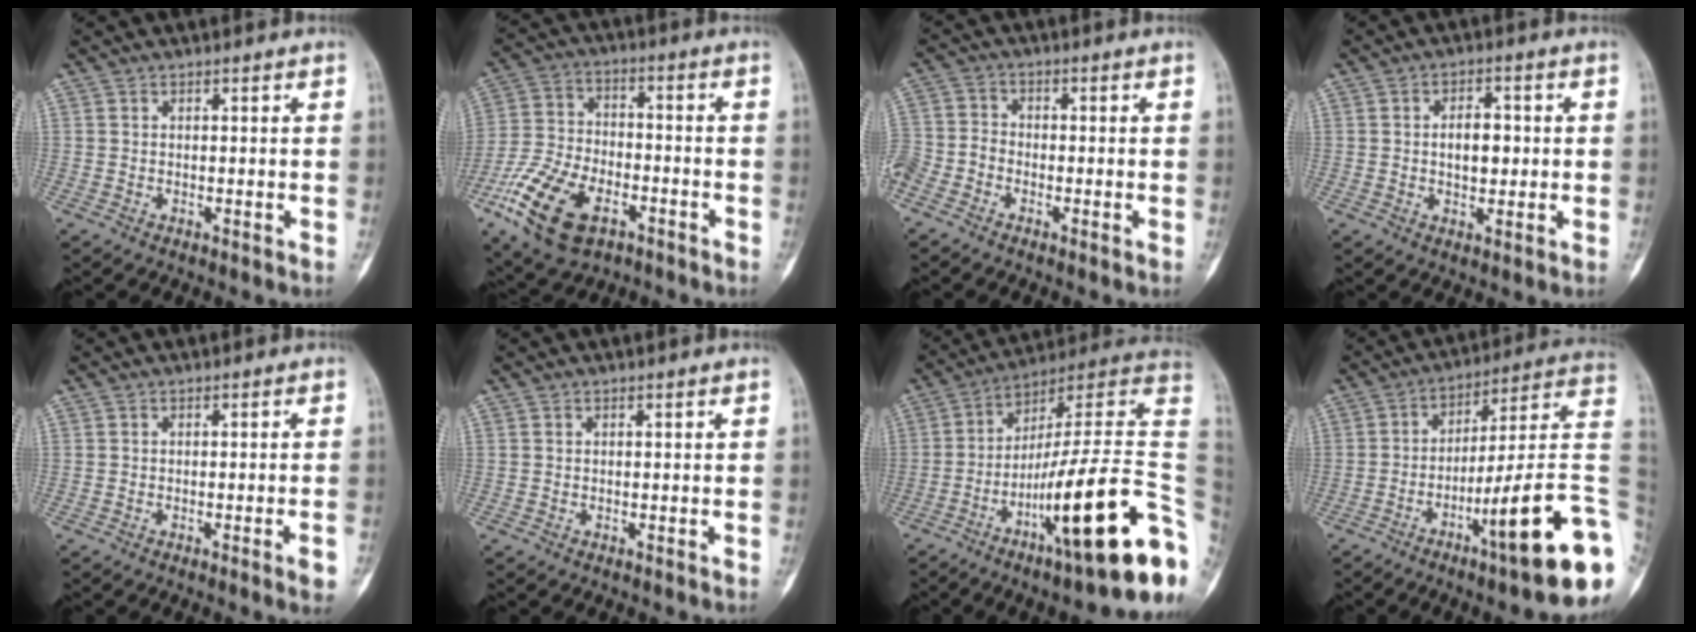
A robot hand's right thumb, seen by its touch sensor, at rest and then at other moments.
{"total": 16.6, "force": [-8.0, 9.2, 11.3], "torque": [-0.217, 0.023, -0.143]}
{"total": 7.2, "force": [-4.0, 5.1, 3.3], "torque": [-0.078, 0.017, -0.085]}
{"total": 5.7, "force": [0.2, 3.4, 4.6], "torque": [-0.054, 0.007, 0.003]}
{"total": 2.5, "force": [-1.2, 0.1, 2.2], "torque": [-0.028, -0.001, -0.017]}
{"total": 0.0}
{"total": 28.1, "force": [-7.2, 5.2, 26.7], "torque": [-0.316, 0.053, -0.110]}
{"total": 21.7, "force": [-7.3, 2.6, 20.2], "torque": [-0.235, 0.042, -0.107]}